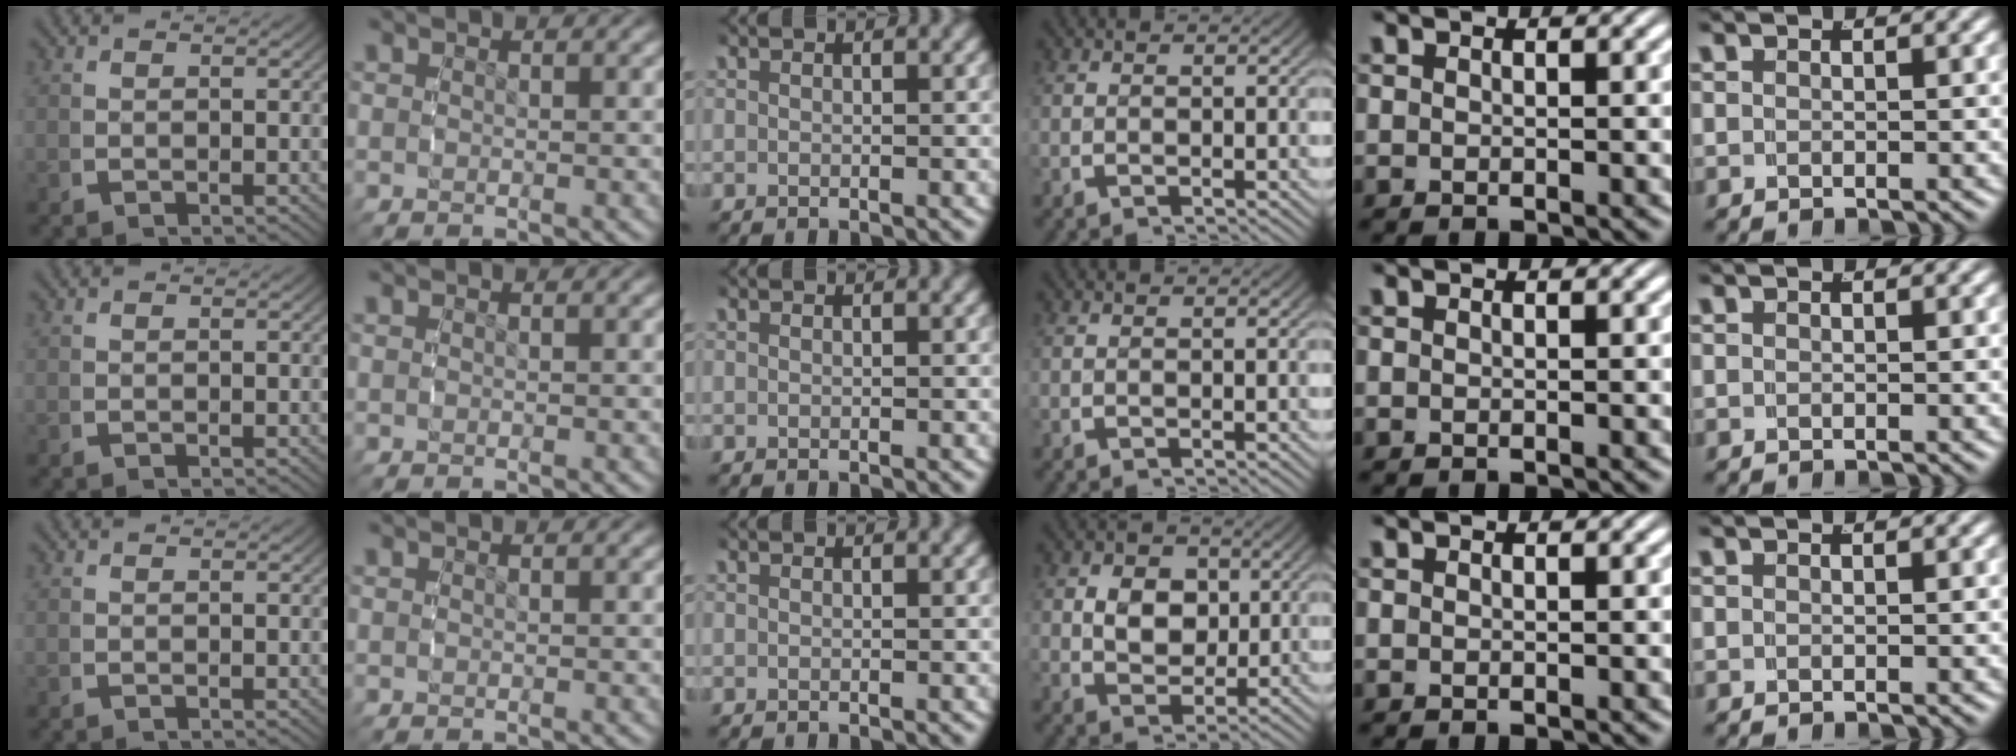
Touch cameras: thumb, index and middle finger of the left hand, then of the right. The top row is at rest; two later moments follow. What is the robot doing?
{"motion": "grasp_and_lifting", "object": "camera"}